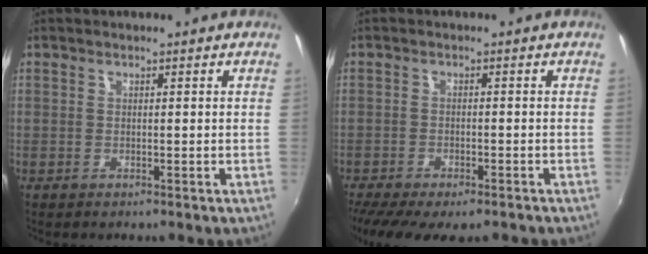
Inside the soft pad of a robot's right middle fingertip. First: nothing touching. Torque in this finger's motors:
{"motor_torque": [1.07, -1.07, 0.27, 0.15]}